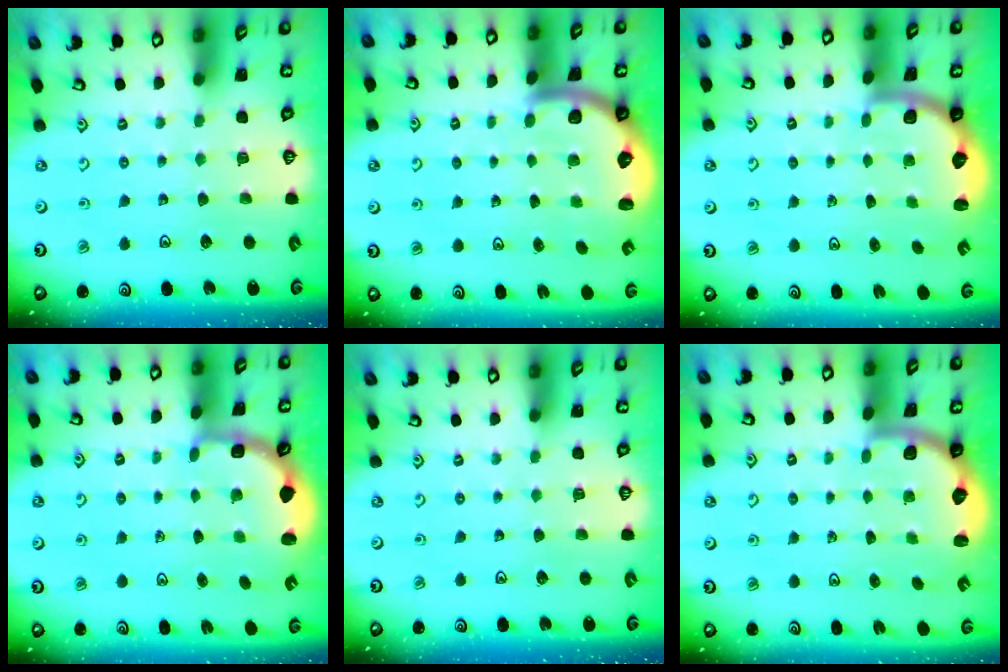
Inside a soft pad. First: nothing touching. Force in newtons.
{"total": 3.4, "press": 3.2, "slide": 1.0}
{"total": 2.1, "press": 1.9, "slide": 1.0}
{"total": 3.0, "press": 2.1, "slide": 2.2}
{"total": 0.0}
{"total": 2.1, "press": 1.9, "slide": 1.0}